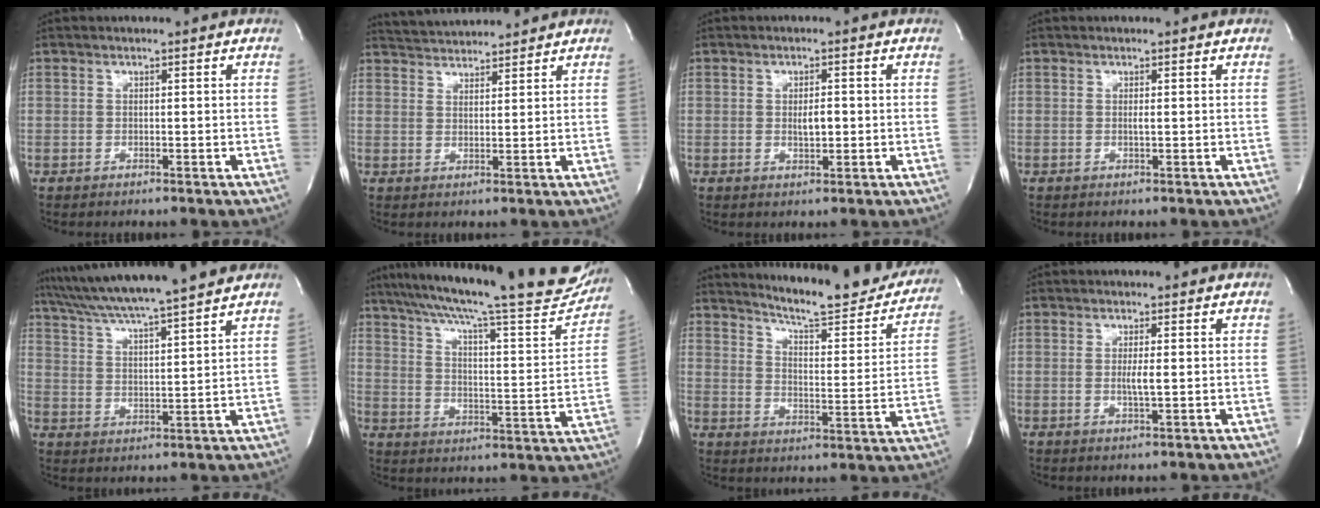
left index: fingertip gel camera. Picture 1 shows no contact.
{"total": 6.7, "force": [6.6, 0.5, 1.2], "torque": [-0.030, 0.027, 0.108]}
{"total": 2.5, "force": [0.0, 0.9, 2.3], "torque": [-0.040, 0.000, 0.002]}
{"total": 0.6, "force": [0.1, -0.1, 0.6], "torque": [-0.014, -0.002, 0.001]}
{"total": 16.4, "force": [14.5, -1.0, 7.8], "torque": [-0.140, 0.012, 0.222]}
{"total": 29.6, "force": [25.4, 3.5, 14.8], "torque": [-0.243, -0.037, 0.333]}
{"total": 21.1, "force": [19.3, 2.6, 8.3], "torque": [-0.110, -0.066, 0.242]}
{"total": 2.2, "force": [0.0, 0.0, 2.2], "torque": [-0.046, -0.004, 0.000]}